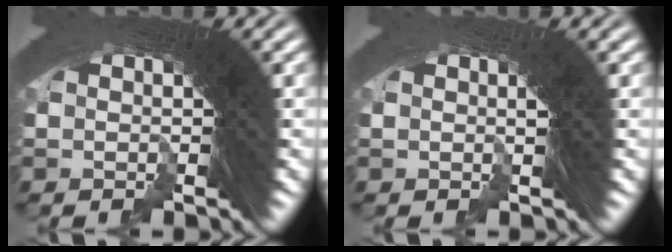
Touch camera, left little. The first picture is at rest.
{"total": 0.8, "force": [0.3, 0.4, 0.6], "torque": [-0.018, 0.002, 0.002]}